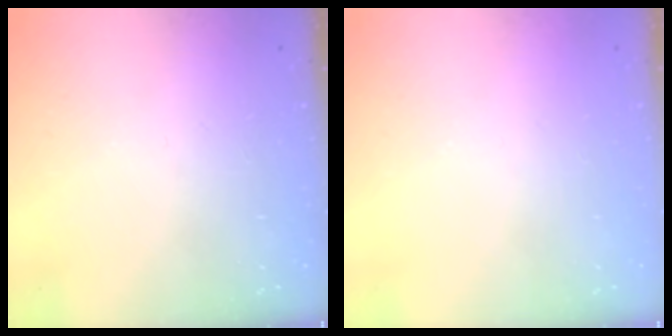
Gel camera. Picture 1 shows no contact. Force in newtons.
{"total": 0.0}